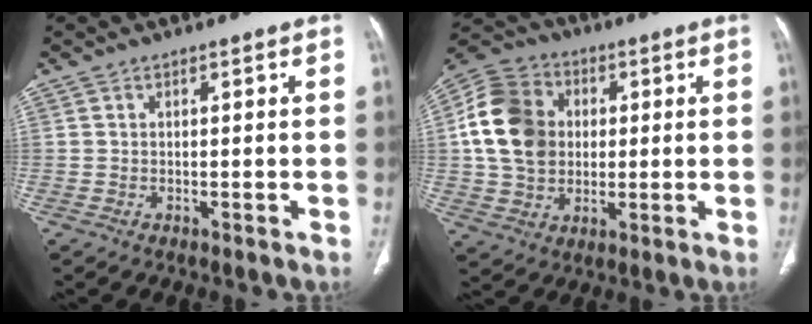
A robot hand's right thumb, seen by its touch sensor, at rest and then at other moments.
{"total": 15.2, "force": [1.5, 12.4, 8.7], "torque": [-0.151, 0.015, 0.026]}